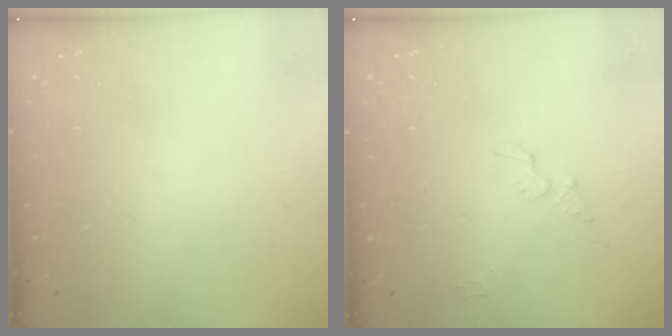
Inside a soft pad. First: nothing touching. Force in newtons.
{"total": 4.6, "press": 4.6, "slide": 0.4}